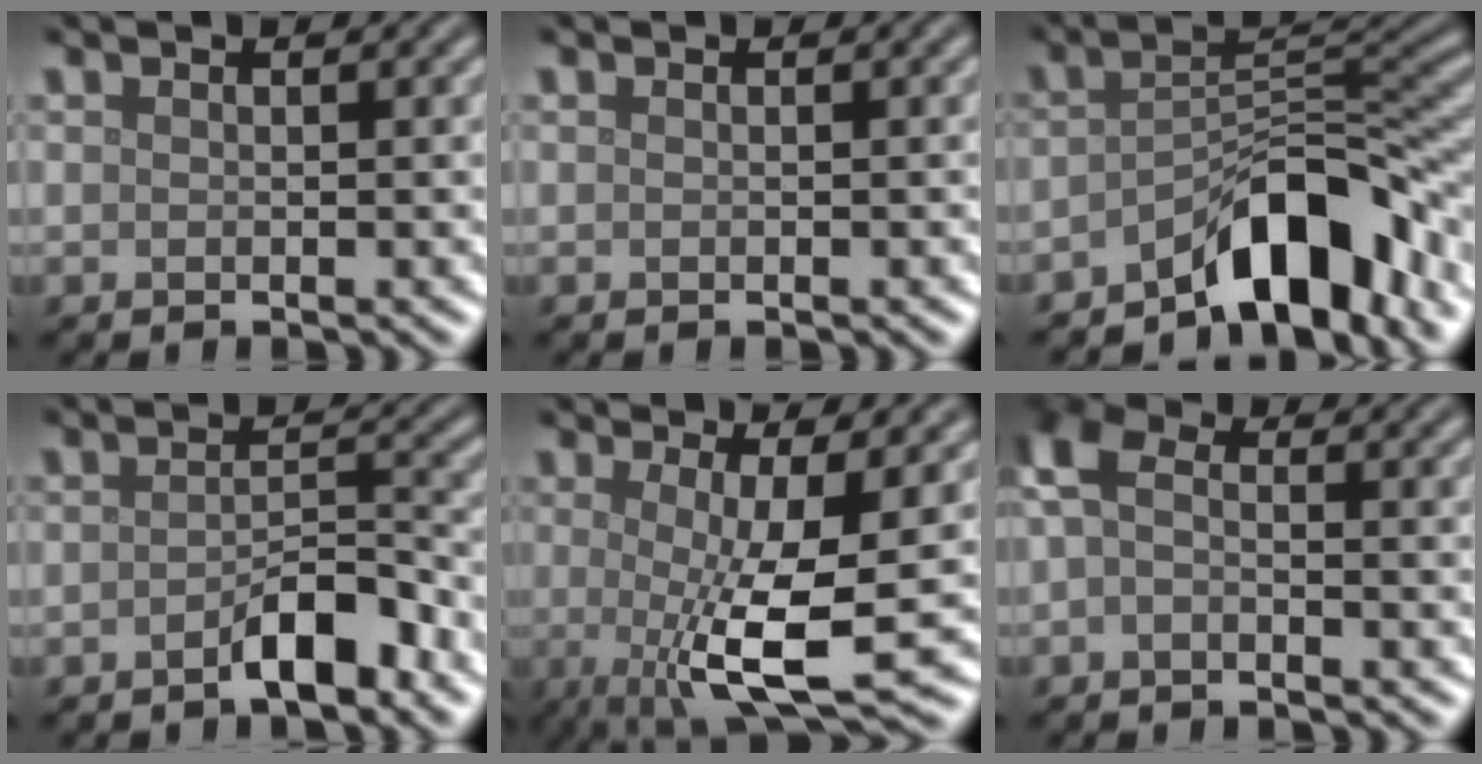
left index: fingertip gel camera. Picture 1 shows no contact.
{"total": 0.0}
{"total": 8.3, "force": [-5.5, 3.0, 5.4], "torque": [-0.060, 0.013, -0.094]}
{"total": 3.5, "force": [-2.4, 1.1, 2.4], "torque": [-0.035, 0.013, -0.042]}
{"total": 8.5, "force": [-0.9, 2.2, 8.2], "torque": [-0.132, -0.013, -0.016]}
{"total": 3.6, "force": [-0.3, 2.1, 2.9], "torque": [-0.067, 0.010, -0.020]}